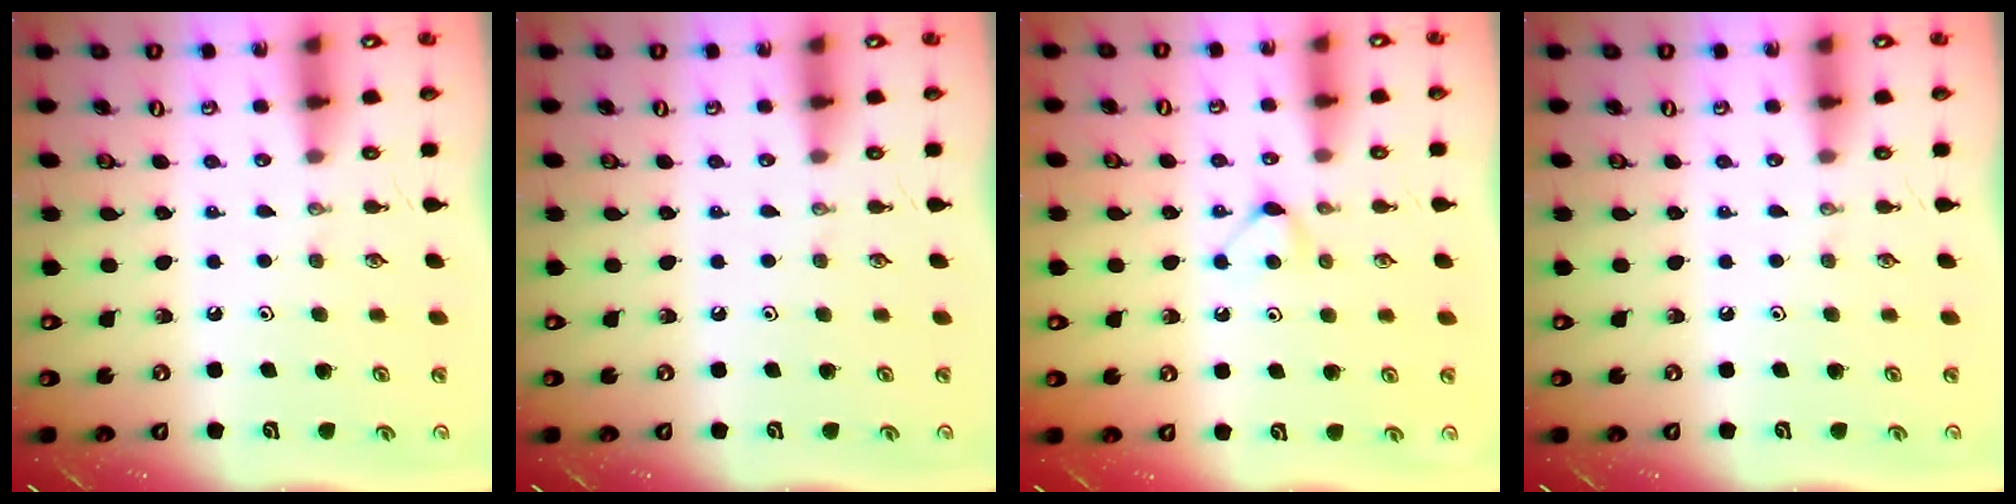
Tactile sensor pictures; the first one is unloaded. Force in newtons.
{"total": 0.0}
{"total": 4.6, "press": 4.5, "slide": 0.5}
{"total": 0.0}